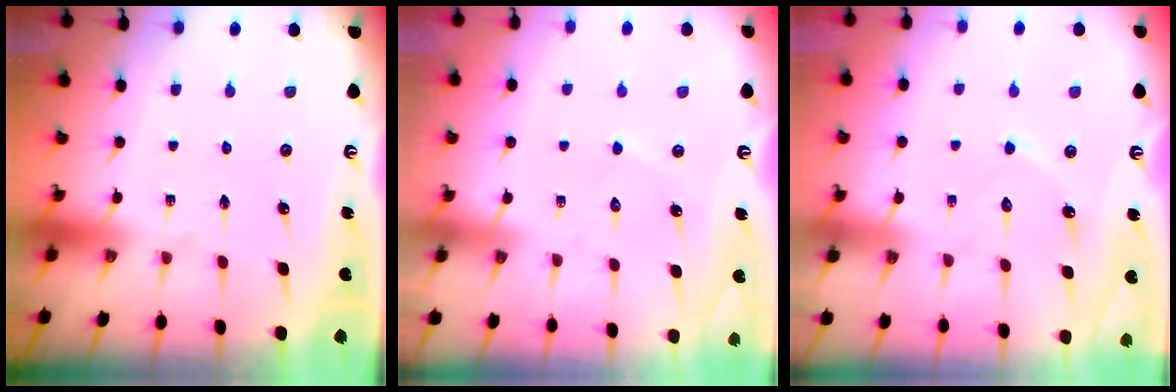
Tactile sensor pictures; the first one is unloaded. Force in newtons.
{"total": 2.8, "press": 2.8, "slide": 0.2}
{"total": 6.9, "press": 6.9, "slide": 0.5}